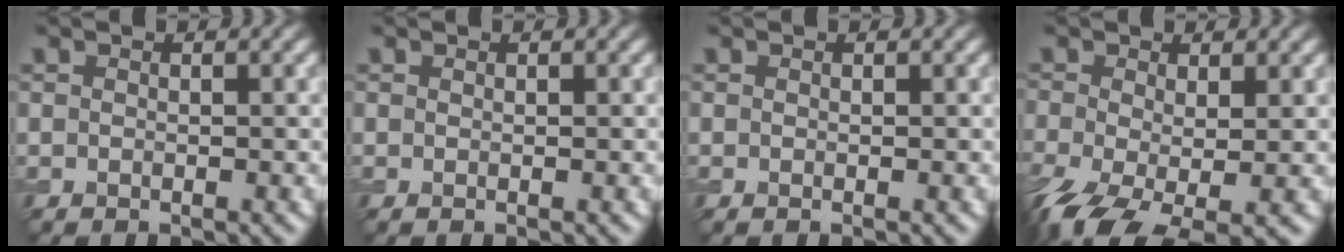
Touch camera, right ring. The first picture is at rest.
{"total": 0.0}
{"total": 0.0}
{"total": 7.8, "force": [-3.0, 3.7, 6.1], "torque": [-0.133, -0.032, -0.050]}